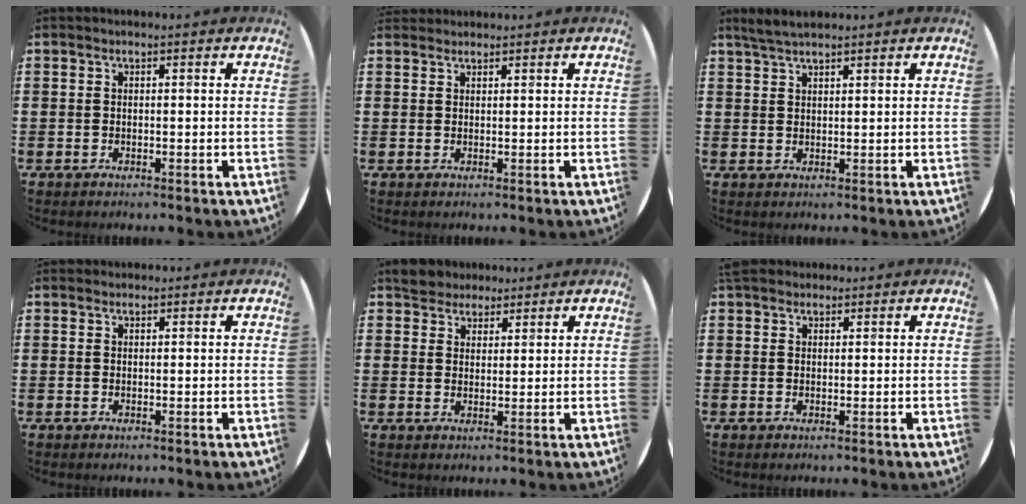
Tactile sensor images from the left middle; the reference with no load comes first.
{"total": 0.9, "force": [0.9, 0.2, -0.1], "torque": [0.001, 0.002, 0.018]}
{"total": 2.8, "force": [2.5, 0.3, 1.2], "torque": [-0.028, 0.004, 0.046]}
{"total": 0.5, "force": [0.5, 0.2, -0.1], "torque": [0.011, 0.001, 0.007]}
{"total": 4.3, "force": [4.0, 1.6, 0.1], "torque": [-0.008, -0.005, 0.076]}
{"total": 1.7, "force": [1.5, 0.7, 0.1], "torque": [0.002, 0.002, 0.029]}